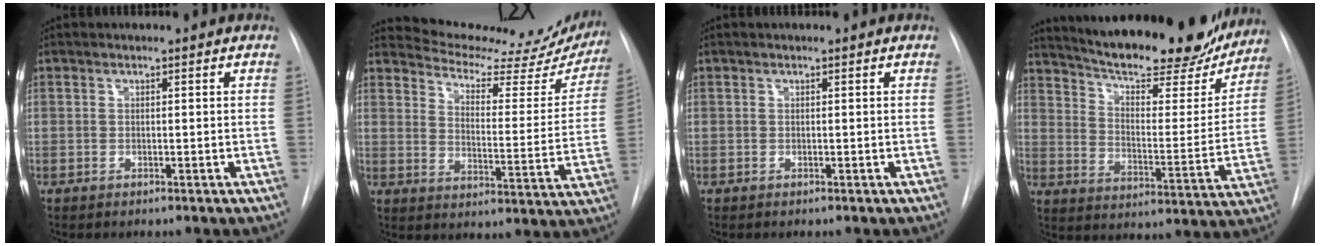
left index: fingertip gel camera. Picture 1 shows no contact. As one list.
[{"total": 22.3, "force": [21.0, 3.9, 6.5], "torque": [-0.084, -0.075, 0.257]}, {"total": 0.0}, {"total": 26.1, "force": [22.7, 6.0, 11.4], "torque": [-0.179, -0.031, 0.304]}]